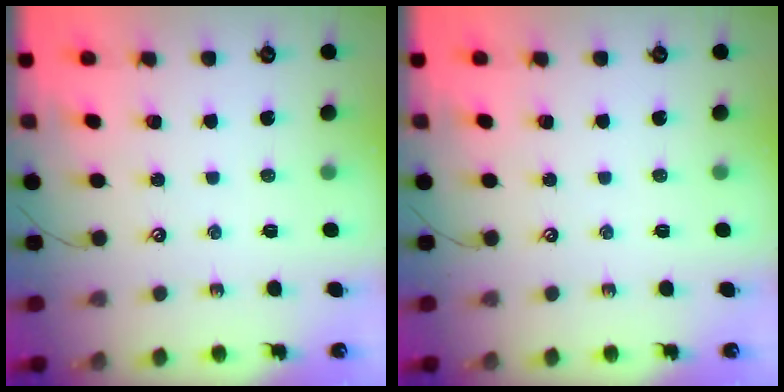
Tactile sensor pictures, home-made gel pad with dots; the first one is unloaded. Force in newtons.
{"total": 0.0}